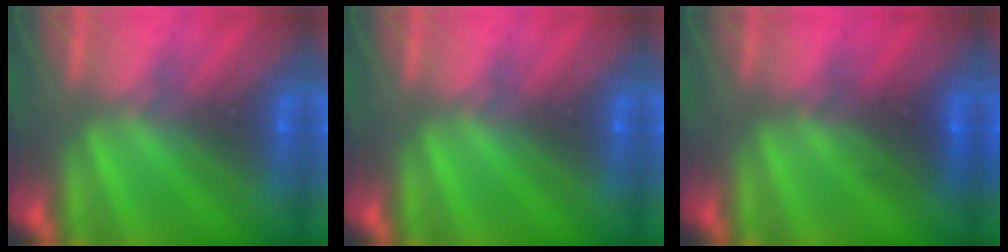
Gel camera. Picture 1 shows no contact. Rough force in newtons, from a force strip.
{"total": 0.0}
{"total": 2.7}